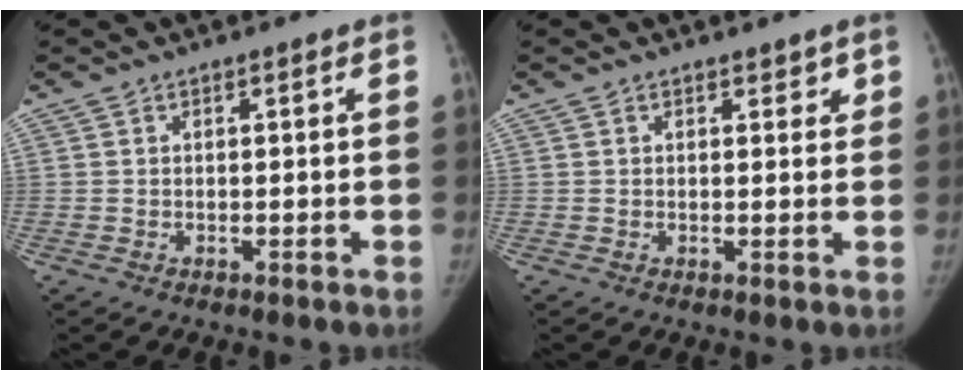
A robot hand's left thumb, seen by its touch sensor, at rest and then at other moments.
{"total": 1.8, "force": [1.3, 1.0, 0.7], "torque": [0.010, -0.006, 0.013]}